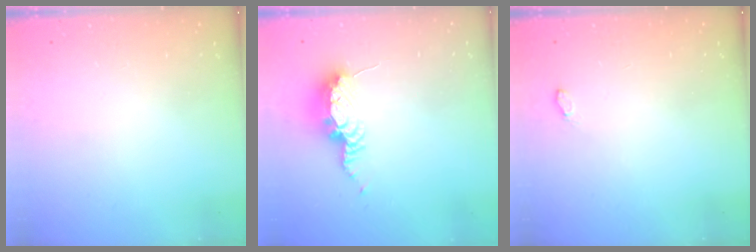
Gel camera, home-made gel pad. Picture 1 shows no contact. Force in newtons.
{"total": 8.6, "press": 8.6, "slide": 0.6}
{"total": 4.1, "press": 3.5, "slide": 2.1}